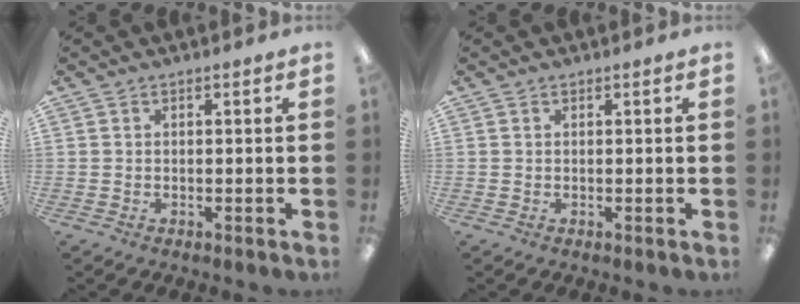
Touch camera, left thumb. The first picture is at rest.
{"total": 0.0}